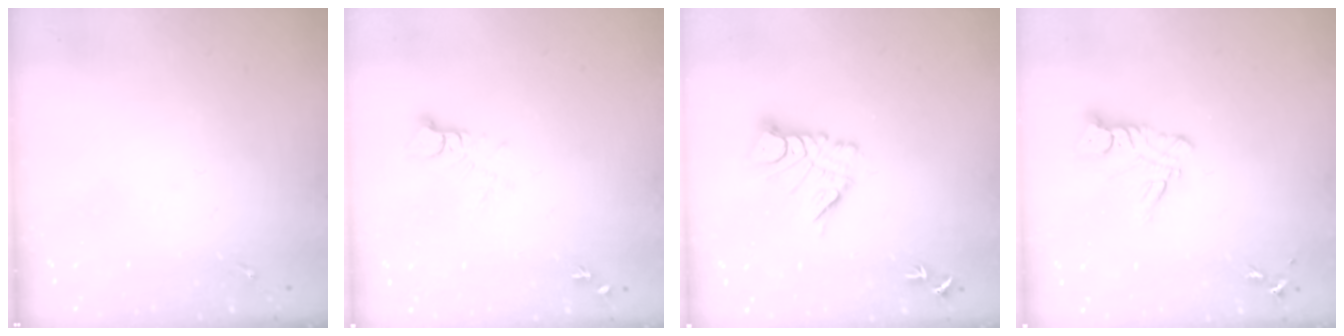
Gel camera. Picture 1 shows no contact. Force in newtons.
{"total": 5.9, "press": 5.9, "slide": 0.6}
{"total": 9.8, "press": 9.8, "slide": 0.9}
{"total": 8.6, "press": 8.5, "slide": 0.9}